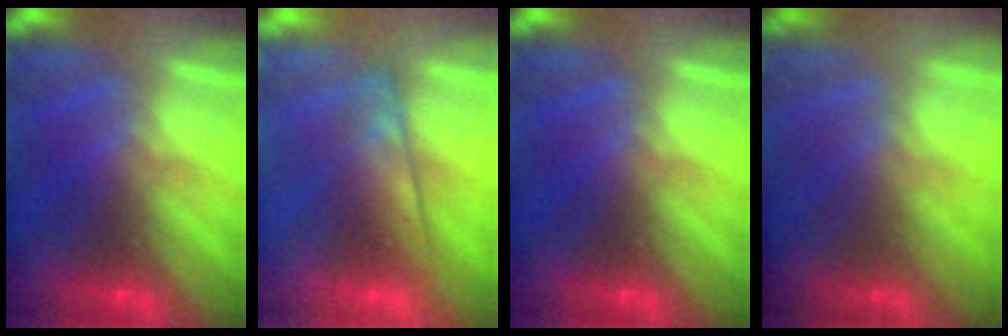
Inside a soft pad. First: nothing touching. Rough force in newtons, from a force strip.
{"total": 4.4}
{"total": 0.0}
{"total": 1.4}